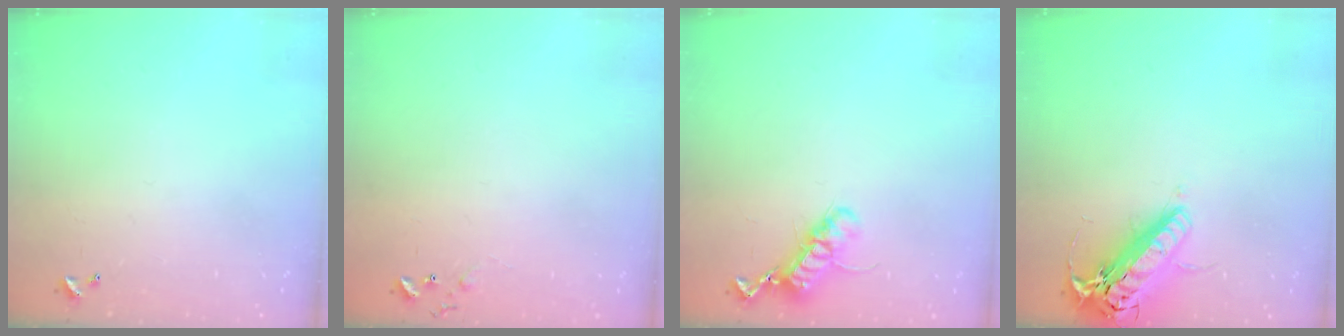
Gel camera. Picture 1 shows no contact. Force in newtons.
{"total": 5.1, "press": 5.0, "slide": 0.8}
{"total": 12.2, "press": 12.2, "slide": 0.9}
{"total": 19.5, "press": 19.1, "slide": 3.7}